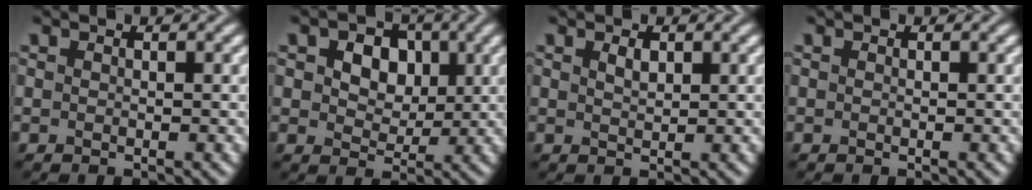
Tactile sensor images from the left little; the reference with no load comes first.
{"total": 6.5, "force": [2.2, 4.7, 4.0], "torque": [-0.070, 0.016, 0.021]}
{"total": 1.2, "force": [0.7, 0.6, 0.8], "torque": [-0.017, 0.001, 0.014]}
{"total": 0.0}